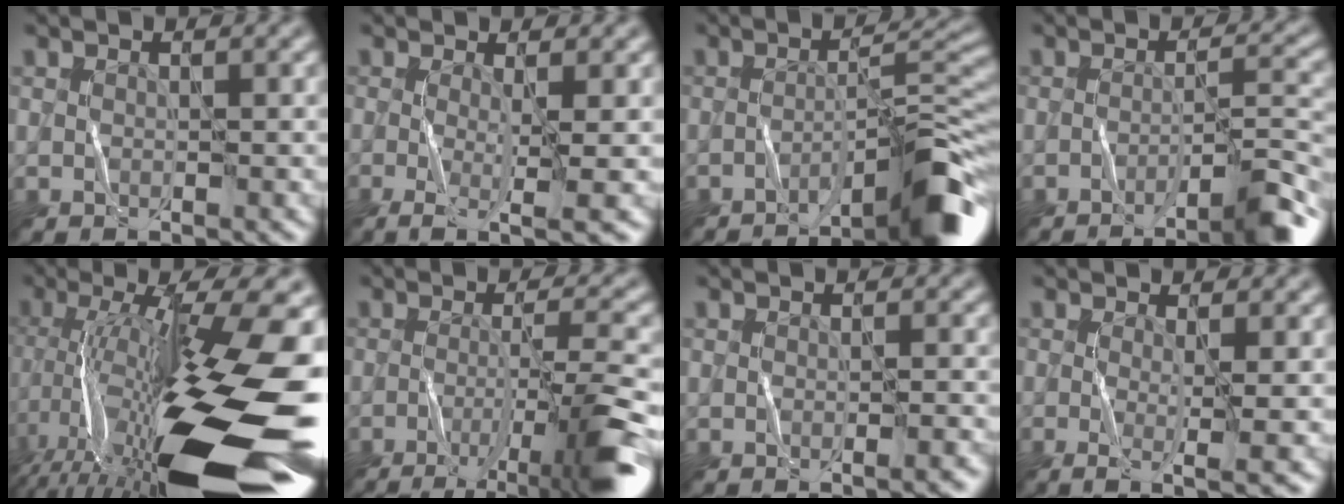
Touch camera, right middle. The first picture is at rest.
{"total": 4.1, "force": [-0.6, 0.7, 4.0], "torque": [-0.078, -0.009, -0.011]}
{"total": 6.4, "force": [-4.2, 0.5, 4.8], "torque": [-0.061, 0.020, -0.071]}
{"total": 5.2, "force": [-3.6, 0.6, 3.8], "torque": [-0.043, 0.014, -0.060]}
{"total": 19.3, "force": [-4.5, 6.0, 17.8], "torque": [-0.310, 0.001, -0.079]}
{"total": 8.6, "force": [-4.2, 1.4, 7.4], "torque": [-0.100, 0.005, -0.069]}
{"total": 1.1, "force": [-0.5, 0.1, 1.0], "torque": [-0.012, 0.002, -0.010]}
{"total": 3.0, "force": [-0.2, 0.5, 2.9], "torque": [-0.052, -0.006, -0.006]}